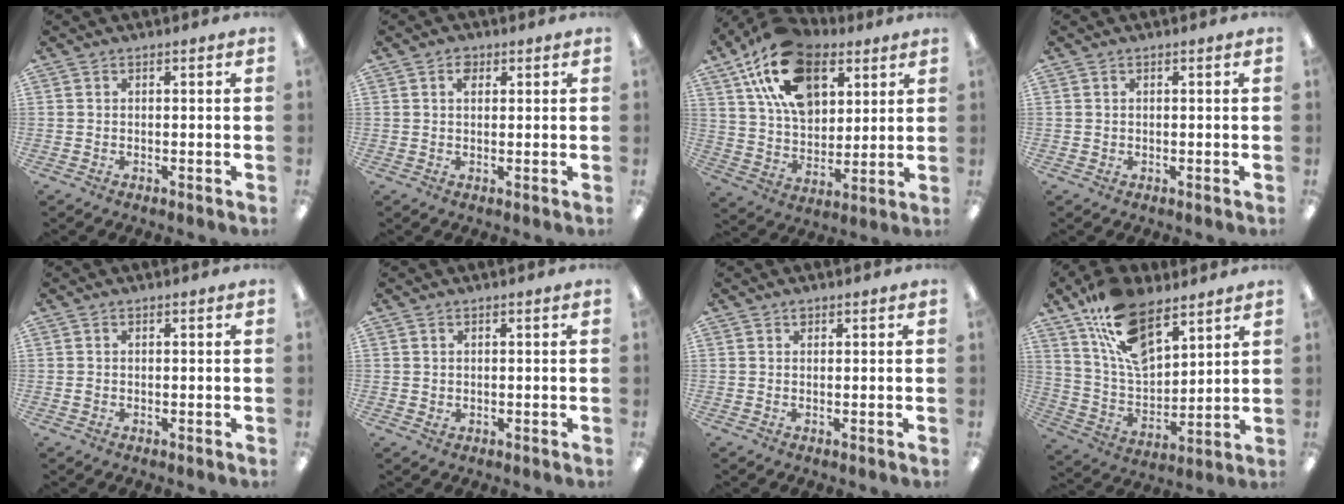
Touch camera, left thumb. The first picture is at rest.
{"total": 2.6, "force": [1.2, 1.6, 1.6], "torque": [-0.026, 0.001, 0.019]}
{"total": 20.3, "force": [10.9, 12.2, 12.0], "torque": [-0.209, -0.029, 0.198]}
{"total": 0.5, "force": [0.2, 0.5, 0.0], "torque": [0.000, 0.004, 0.002]}
{"total": 0.6, "force": [0.0, 0.5, 0.4], "torque": [-0.008, 0.004, -0.002]}
{"total": 0.9, "force": [0.4, 0.8, 0.3], "torque": [0.002, 0.001, 0.004]}
{"total": 0.9, "force": [0.6, 0.5, 0.4], "torque": [-0.008, 0.002, 0.011]}
{"total": 17.4, "force": [11.0, 8.5, 10.5], "torque": [-0.203, -0.043, 0.204]}